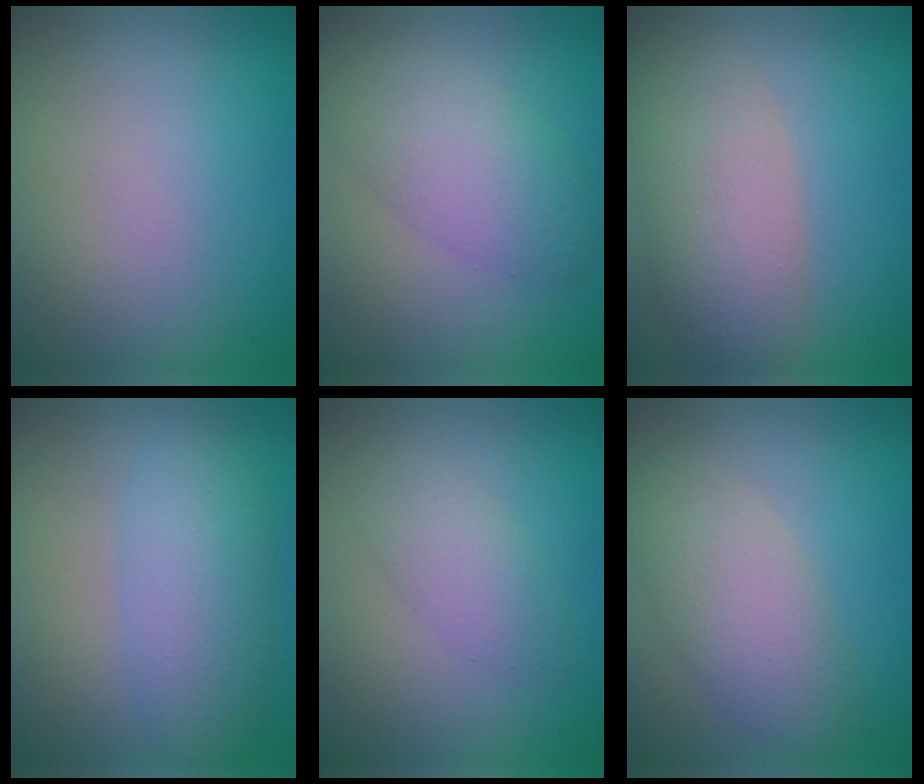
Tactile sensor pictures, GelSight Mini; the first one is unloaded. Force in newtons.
{"total": 5.0, "press": 5.0, "slide": 0.4}
{"total": 5.7, "press": 5.7, "slide": 0.4}
{"total": 4.8, "press": 4.8, "slide": 0.0}
{"total": 2.5, "press": 2.5, "slide": 0.0}
{"total": 4.8, "press": 4.8, "slide": 0.1}